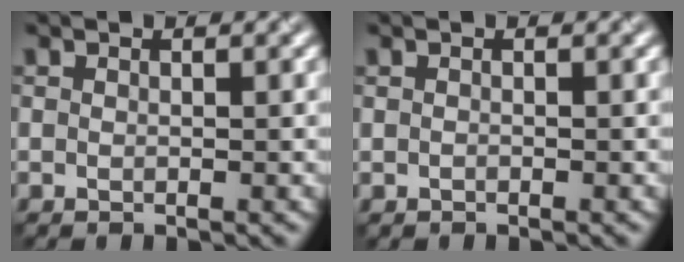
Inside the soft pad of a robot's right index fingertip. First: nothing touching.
{"total": 0.0}